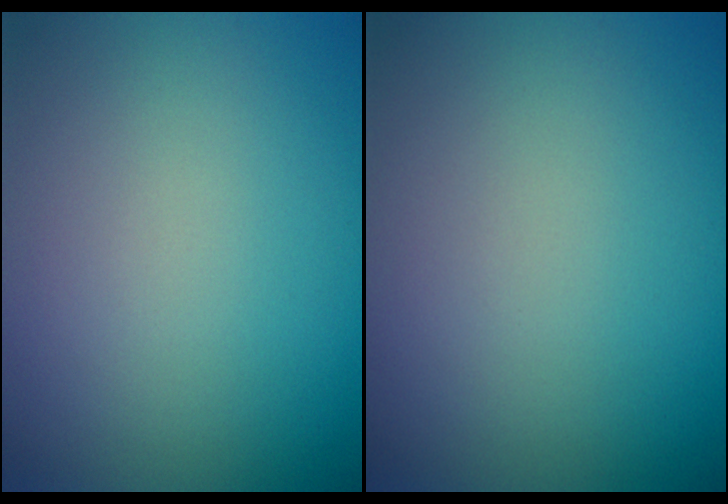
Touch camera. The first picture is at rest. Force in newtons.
{"total": 0.0}